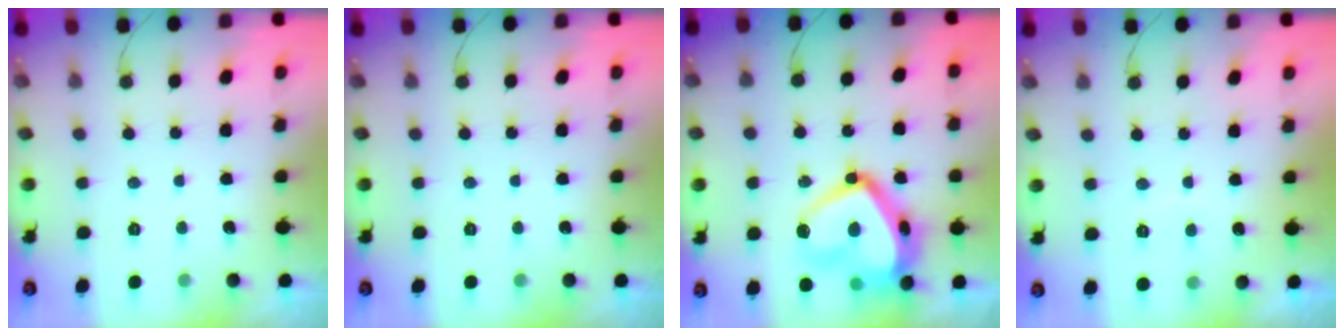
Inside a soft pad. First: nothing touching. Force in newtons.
{"total": 0.0}
{"total": 22.8, "press": 22.7, "slide": 1.8}
{"total": 1.3, "press": 1.2, "slide": 0.5}